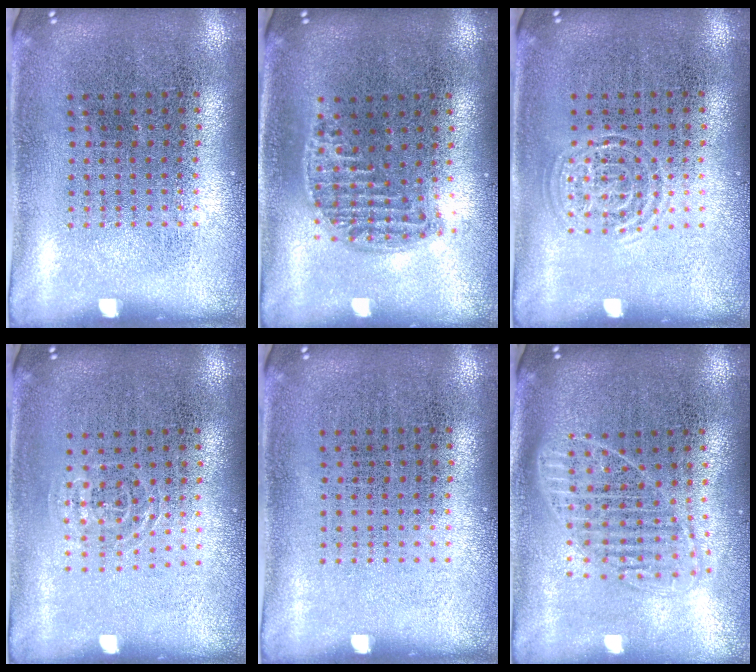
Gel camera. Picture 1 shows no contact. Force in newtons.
{"total": 1.2, "press": 1.1, "slide": 0.5}
{"total": 1.6, "press": 1.5, "slide": 0.2}
{"total": 0.9, "press": 0.6, "slide": 0.7}
{"total": 0.0}
{"total": 1.8, "press": 1.6, "slide": 1.0}